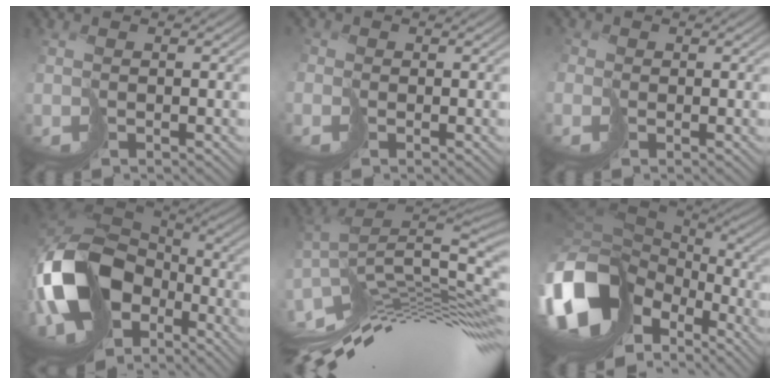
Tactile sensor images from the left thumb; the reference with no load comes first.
{"total": 1.2, "force": [-0.5, 0.9, -0.6], "torque": [0.021, 0.004, -0.019]}
{"total": 1.5, "force": [-0.2, 1.4, -0.5], "torque": [0.014, 0.004, -0.013]}
{"total": 17.7, "force": [-5.4, 12.3, 11.6], "torque": [-0.269, -0.041, -0.070]}
{"total": 15.4, "force": [-5.0, 4.4, 13.9], "torque": [-0.216, 0.007, -0.077]}
{"total": 17.2, "force": [-5.8, 11.9, 11.0], "torque": [-0.289, -0.032, -0.093]}